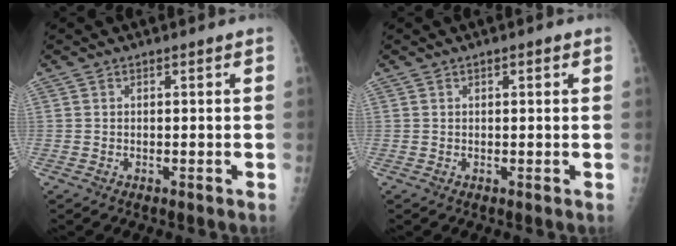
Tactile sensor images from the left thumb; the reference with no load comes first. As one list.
[{"total": 1.2, "force": [0.5, 0.4, 1.0], "torque": [-0.012, 0.002, 0.006]}]